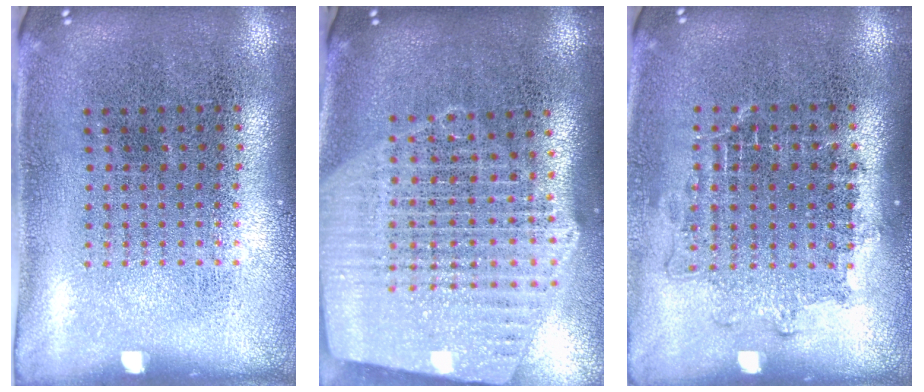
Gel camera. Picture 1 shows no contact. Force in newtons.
{"total": 2.7, "press": 2.3, "slide": 1.5}
{"total": 1.2, "press": 1.1, "slide": 0.6}